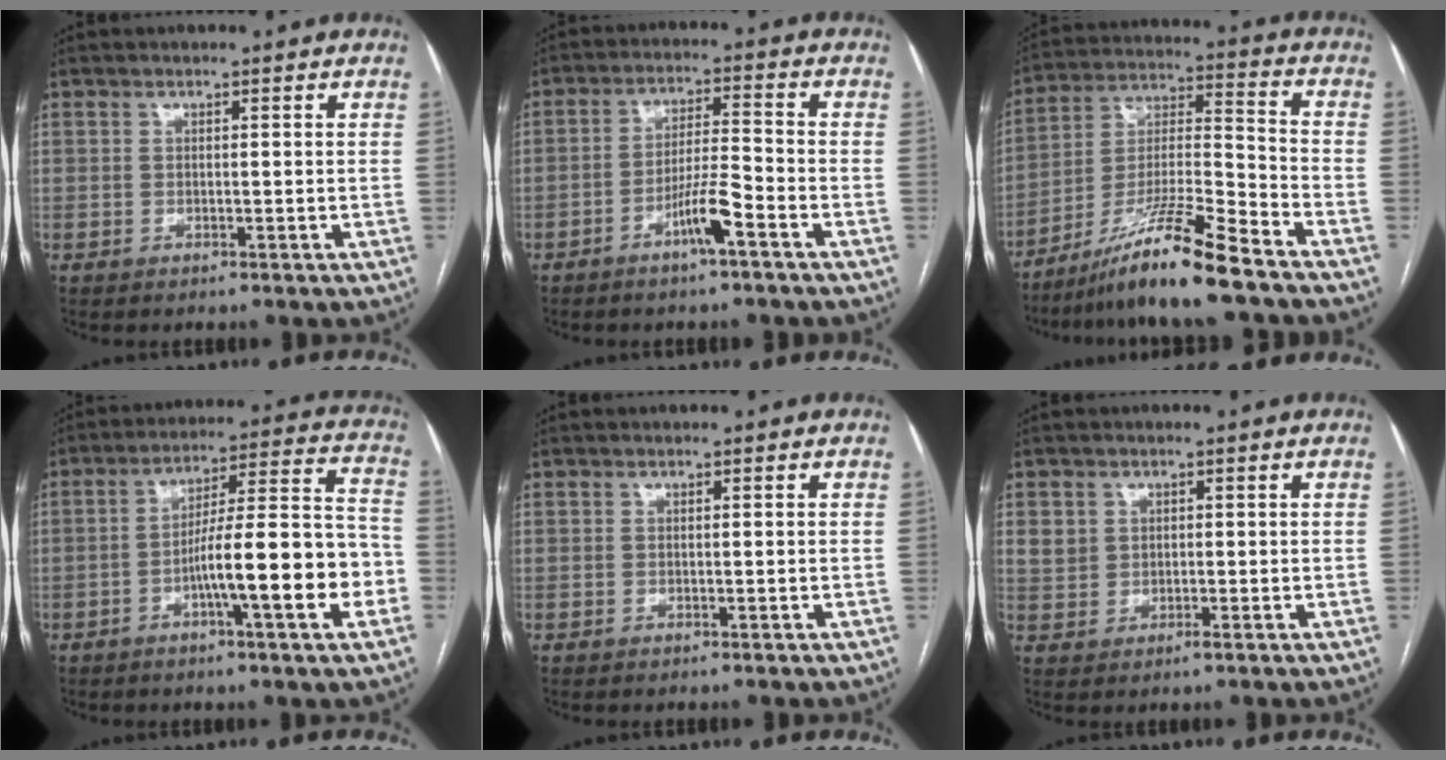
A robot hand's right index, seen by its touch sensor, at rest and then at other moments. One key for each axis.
{"total": 6.2, "fx": -3.5, "fy": 0.2, "fz": 5.1, "tx": -0.097, "ty": 0.003, "tz": -0.065}
{"total": 13.8, "fx": -10.4, "fy": -0.6, "fz": 9.0, "tx": -0.171, "ty": -0.011, "tz": -0.187}
{"total": 15.3, "fx": -4.8, "fy": 1.1, "fz": 14.5, "tx": -0.214, "ty": 0.018, "tz": -0.073}
{"total": 0.0}
{"total": 2.9, "fx": 0.8, "fy": 2.6, "fz": 1.1, "tx": -0.021, "ty": 0.004, "tz": 0.017}